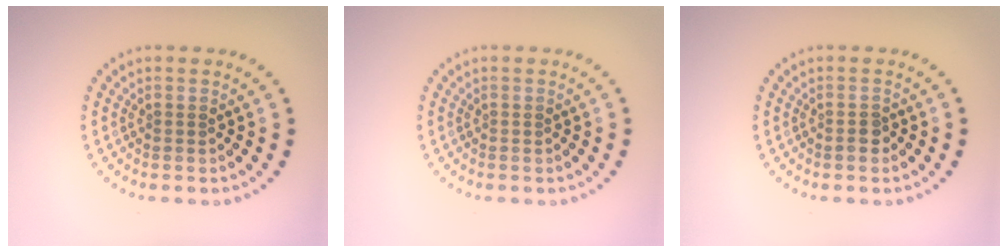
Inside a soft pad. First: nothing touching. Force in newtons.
{"total": 0.0}
{"total": 1.3, "press": 1.1, "slide": 0.5}